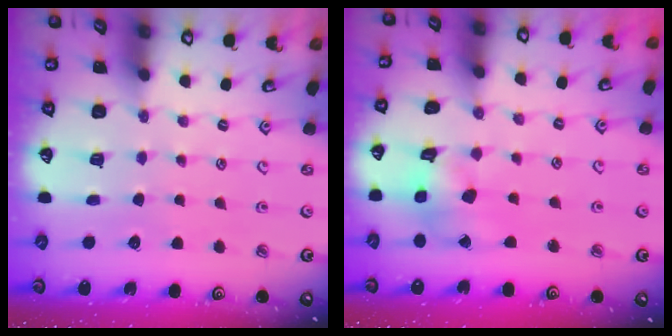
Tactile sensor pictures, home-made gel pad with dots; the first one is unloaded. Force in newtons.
{"total": 10.8, "press": 10.7, "slide": 1.1}